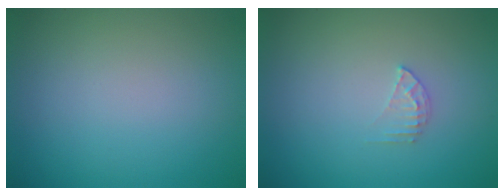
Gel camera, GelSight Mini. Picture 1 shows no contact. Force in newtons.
{"total": 1.3, "press": 1.3, "slide": 0.1}